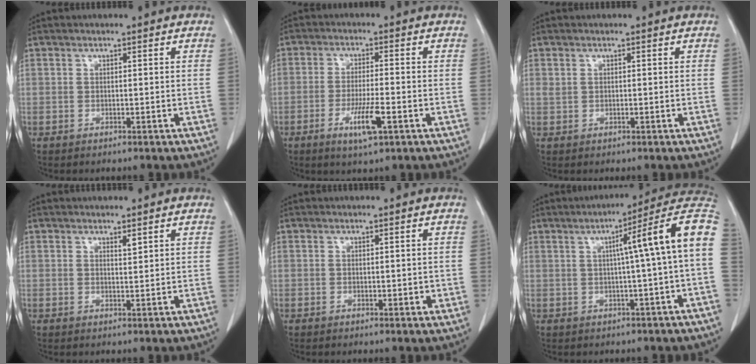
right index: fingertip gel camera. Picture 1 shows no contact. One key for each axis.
{"total": 6.0, "fx": -2.6, "fy": 0.7, "fz": 5.3, "tx": -0.101, "ty": -0.007, "tz": -0.043}
{"total": 0.8, "fx": 0.4, "fy": 0.6, "fz": 0.3, "tx": -0.007, "ty": 0.008, "tz": 0.009}
{"total": 1.0, "fx": 0.7, "fy": 0.1, "fz": 0.7, "tx": -0.014, "ty": -0.006, "tz": 0.011}
{"total": 0.9, "fx": -0.1, "fy": 0.5, "fz": 0.7, "tx": -0.009, "ty": 0.001, "tz": 0.001}
{"total": 11.8, "fx": 1.2, "fy": -1.1, "fz": 11.7, "tx": -0.149, "ty": 0.034, "tz": 0.011}